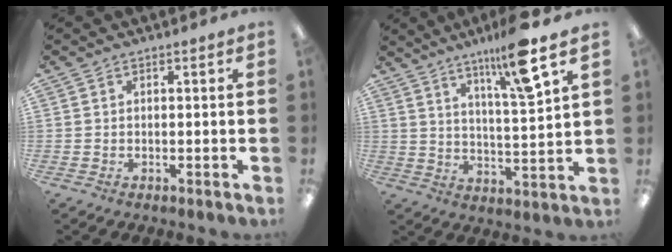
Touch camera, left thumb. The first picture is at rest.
{"total": 13.8, "force": [9.2, 1.8, 10.1], "torque": [-0.169, -0.039, 0.143]}